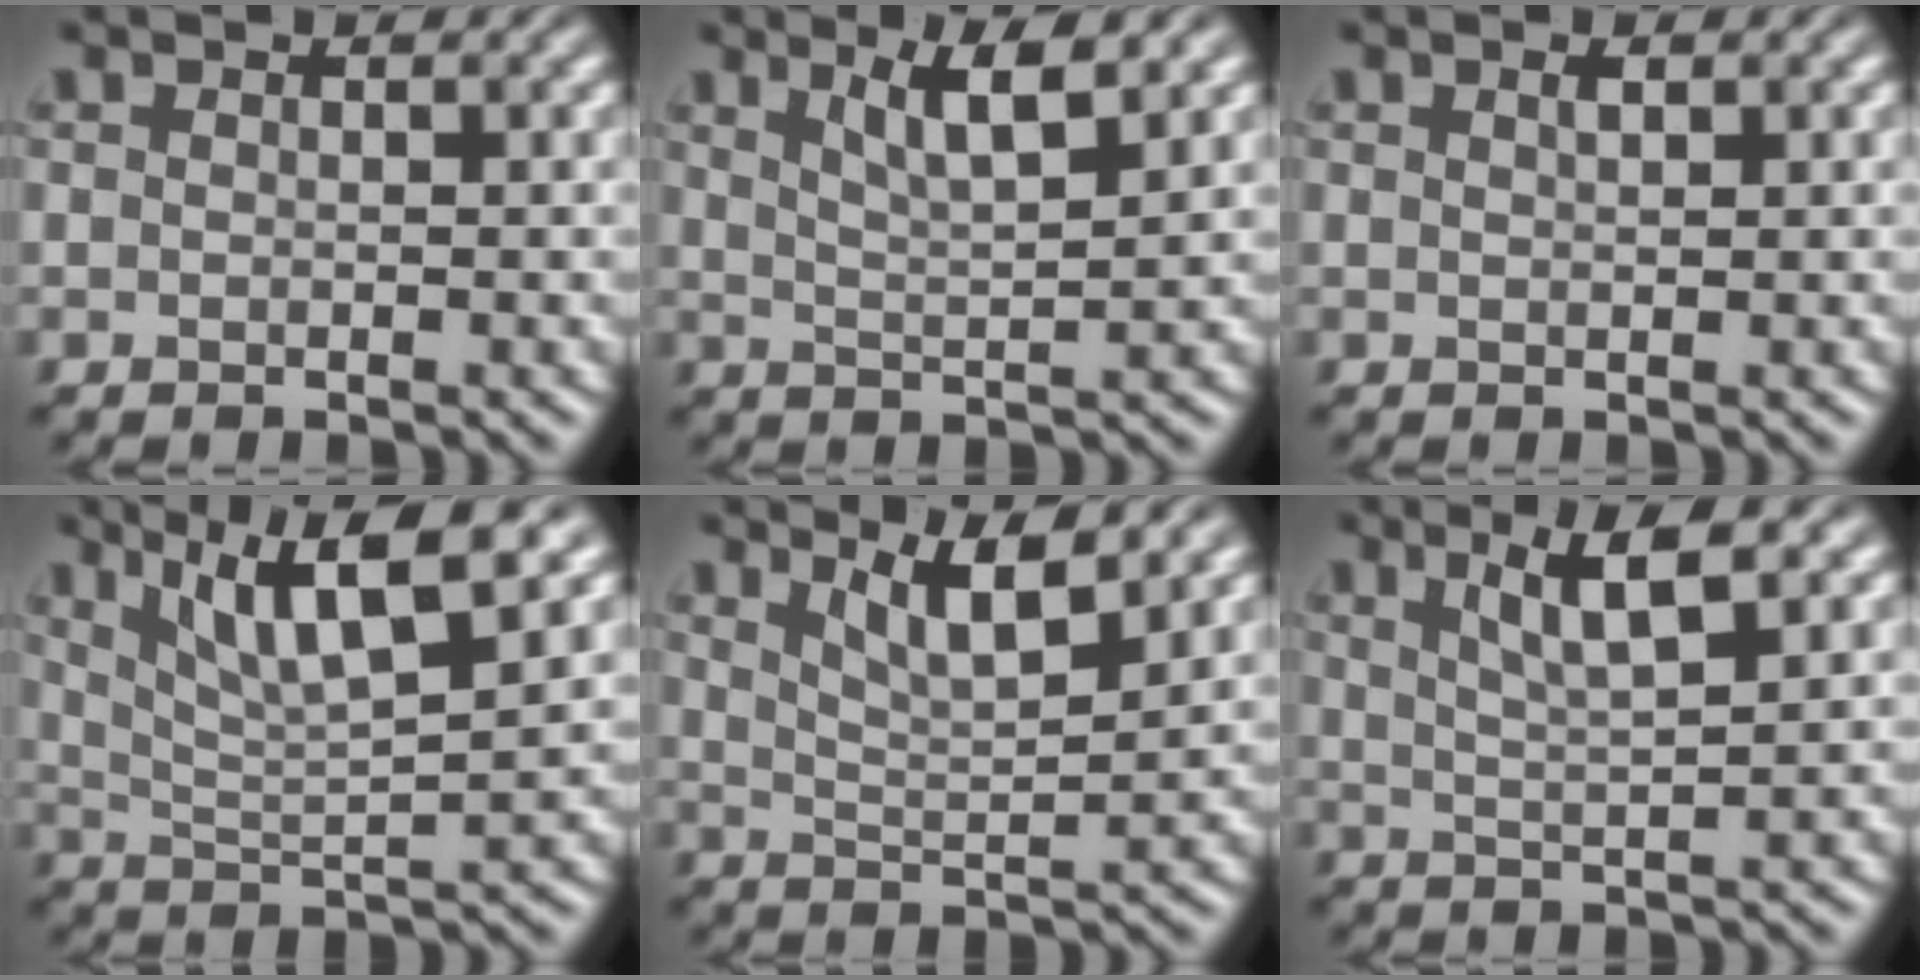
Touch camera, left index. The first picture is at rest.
{"total": 4.1, "force": [2.5, 0.8, 3.1], "torque": [-0.046, 0.000, 0.043]}
{"total": 0.8, "force": [0.5, 0.2, 0.6], "torque": [-0.010, 0.000, 0.009]}
{"total": 8.2, "force": [4.4, 1.8, 6.7], "torque": [-0.112, 0.011, 0.080]}
{"total": 4.6, "force": [3.2, 1.0, 3.2], "torque": [-0.048, 0.007, 0.051]}
{"total": 4.8, "force": [2.3, 0.9, 4.1], "torque": [-0.068, 0.004, 0.041]}